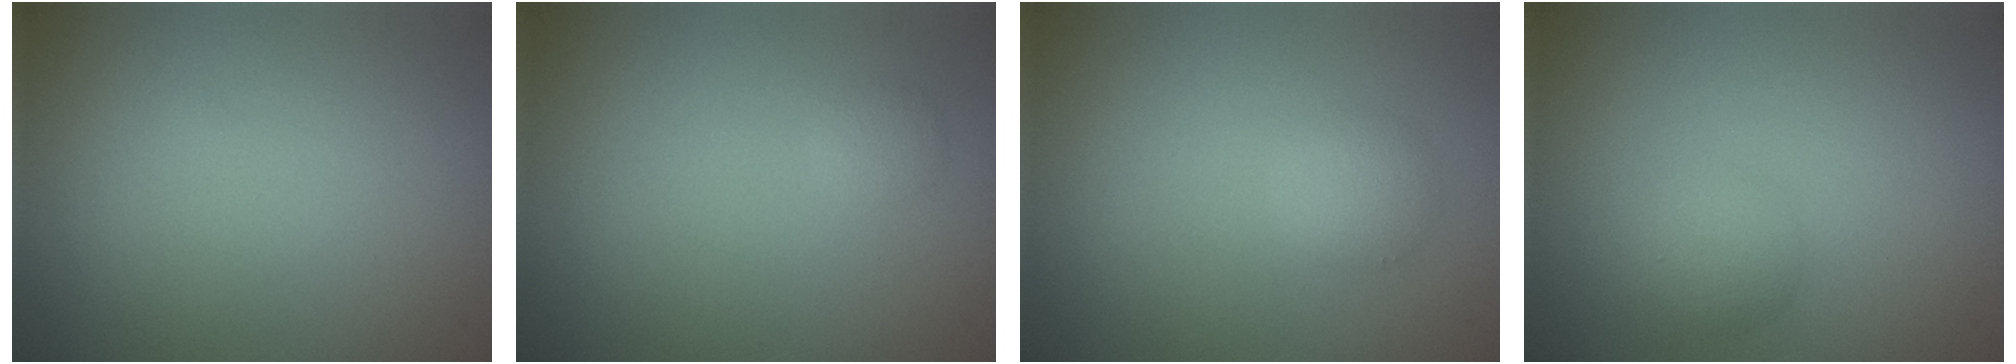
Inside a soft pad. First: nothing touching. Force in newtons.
{"total": 0.7, "press": 0.7, "slide": 0.1}
{"total": 1.7, "press": 1.7, "slide": 0.1}
{"total": 1.8, "press": 1.7, "slide": 0.2}